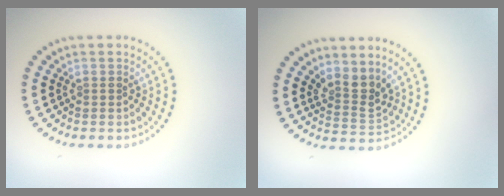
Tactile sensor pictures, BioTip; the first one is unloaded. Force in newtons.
{"total": 2.7, "press": 2.0, "slide": 1.9}